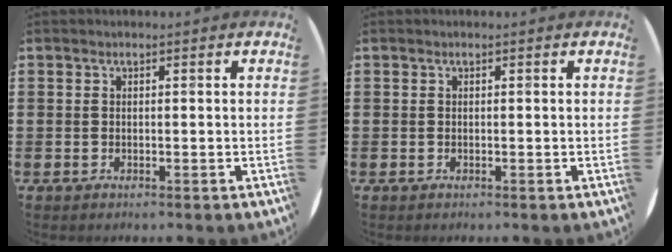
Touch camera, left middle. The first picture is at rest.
{"total": 0.0}